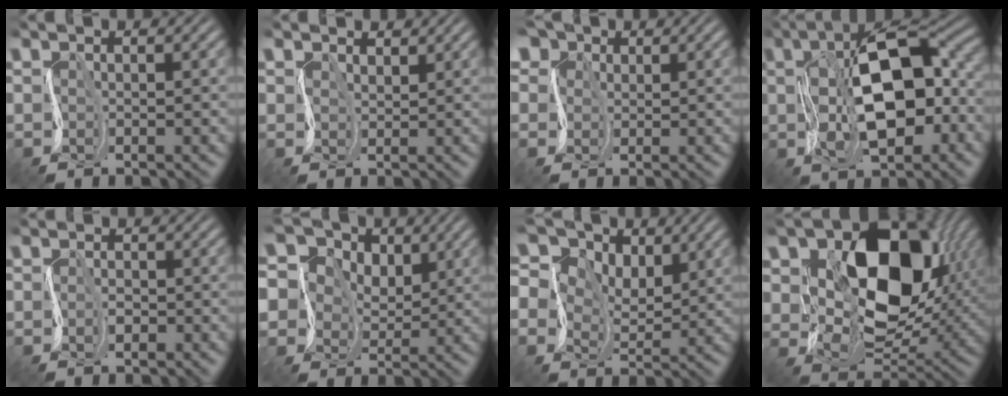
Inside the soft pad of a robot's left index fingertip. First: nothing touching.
{"total": 2.8, "force": [2.0, 1.9, 0.6], "torque": [-0.030, 0.009, 0.025]}
{"total": 9.0, "force": [4.2, 6.8, 4.2], "torque": [-0.081, 0.041, 0.032]}
{"total": 10.8, "force": [0.7, 5.3, 9.4], "torque": [-0.152, 0.017, 0.005]}
{"total": 1.1, "force": [-0.4, 1.0, 0.2], "torque": [-0.003, 0.004, -0.014]}
{"total": 10.2, "force": [4.0, 8.2, 4.6], "torque": [-0.108, 0.035, 0.046]}
{"total": 7.8, "force": [3.3, 5.5, 4.5], "torque": [-0.108, 0.020, 0.045]}
{"total": 12.4, "force": [3.1, 8.4, 8.6], "torque": [-0.147, -0.002, 0.060]}